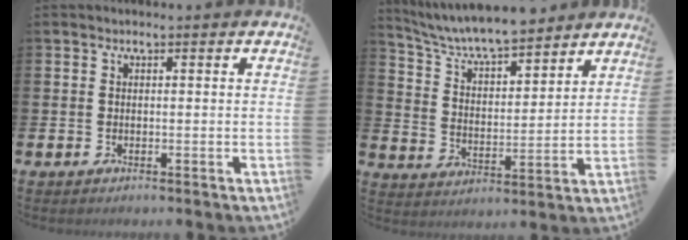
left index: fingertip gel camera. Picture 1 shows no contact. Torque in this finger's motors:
{"motor_torque": [1.01, -1.13, 0.24, 0.21]}